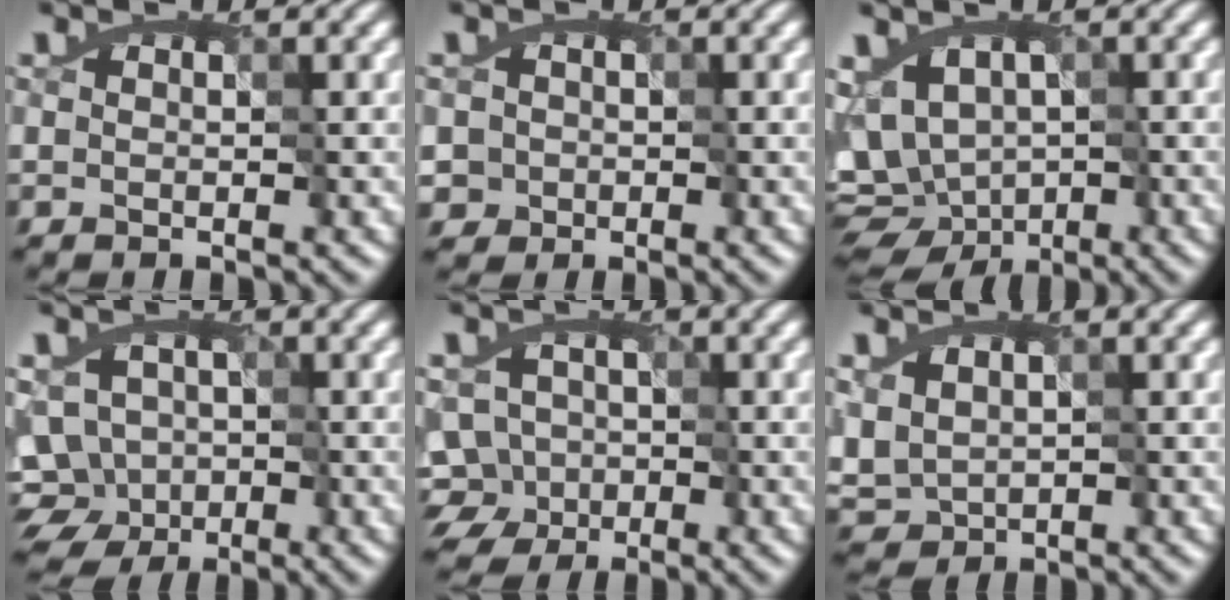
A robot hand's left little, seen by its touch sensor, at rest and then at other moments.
{"total": 2.0, "force": [-0.6, 1.9, 0.2], "torque": [-0.010, 0.000, 0.001]}
{"total": 6.9, "force": [-2.8, 5.1, 3.7], "torque": [-0.043, -0.013, -0.026]}
{"total": 8.2, "force": [-3.2, 6.8, 3.4], "torque": [-0.043, -0.006, -0.073]}
{"total": 6.4, "force": [-2.8, 5.4, 1.8], "torque": [-0.034, 0.002, -0.073]}
{"total": 2.0, "force": [-0.2, 1.7, 1.0], "torque": [-0.033, -0.010, 0.012]}